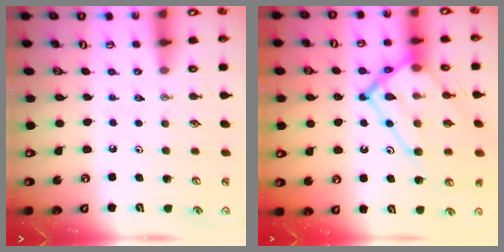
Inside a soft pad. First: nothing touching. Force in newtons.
{"total": 22.5, "press": 22.4, "slide": 2.0}